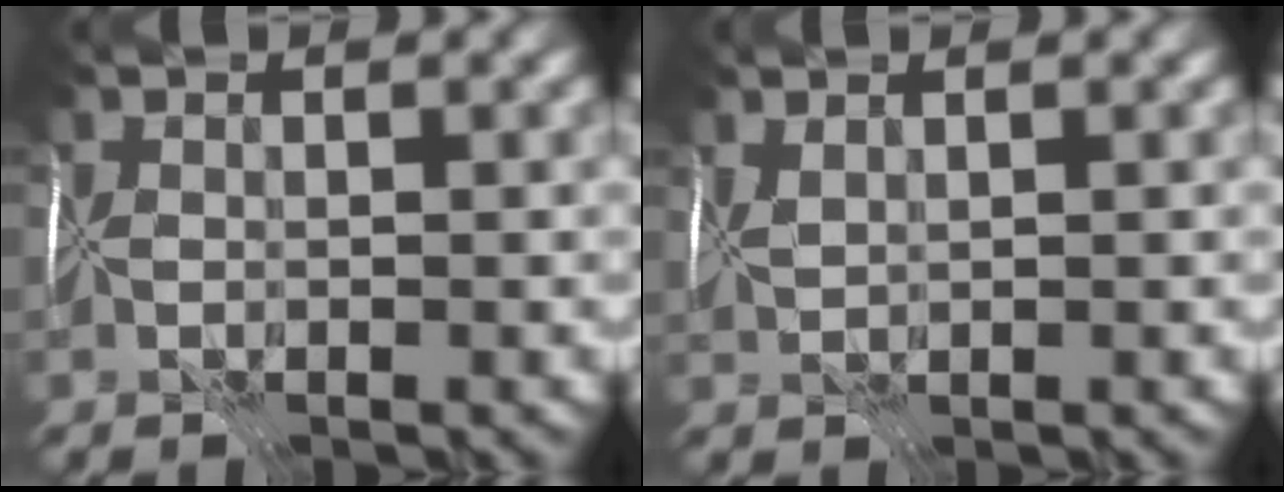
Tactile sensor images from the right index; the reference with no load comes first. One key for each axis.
{"total": 1.0, "fx": 0.7, "fy": 0.3, "fz": 0.7, "tx": -0.022, "ty": 0.004, "tz": 0.018}